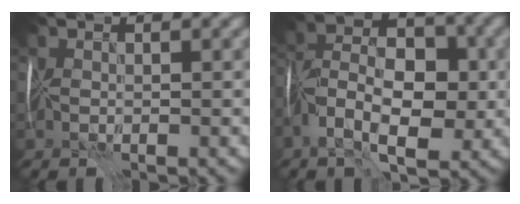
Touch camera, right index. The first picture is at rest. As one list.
[{"total": 7.3, "force": [-2.6, 3.9, 5.6], "torque": [-0.088, 0.013, -0.056]}]